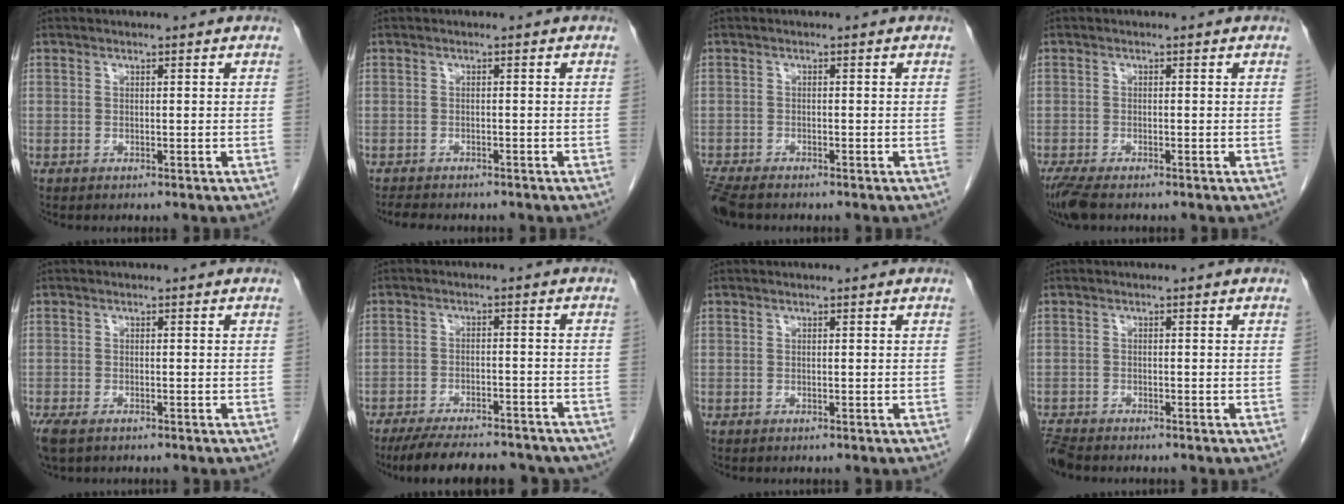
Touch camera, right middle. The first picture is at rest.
{"total": 4.6, "force": [-4.0, 1.2, 1.9], "torque": [-0.038, -0.012, -0.055]}
{"total": 5.0, "force": [-4.2, 1.3, 2.3], "torque": [-0.045, -0.014, -0.076]}
{"total": 3.7, "force": [-2.8, 0.8, 2.2], "torque": [-0.051, -0.013, -0.051]}
{"total": 4.1, "force": [-2.8, 1.9, 2.4], "torque": [-0.053, -0.012, -0.046]}
{"total": 17.7, "force": [-15.2, 4.8, 7.6], "torque": [-0.129, -0.010, -0.202]}
{"total": 0.0}
{"total": 2.9, "force": [-2.8, 0.4, 0.7], "torque": [-0.016, -0.014, -0.055]}